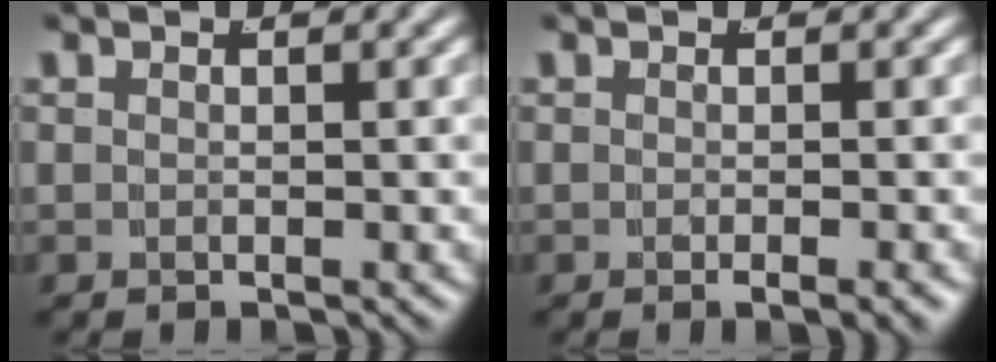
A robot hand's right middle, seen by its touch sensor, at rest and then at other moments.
{"total": 1.1, "force": [-0.8, -0.2, 0.8], "torque": [-0.010, 0.004, -0.014]}